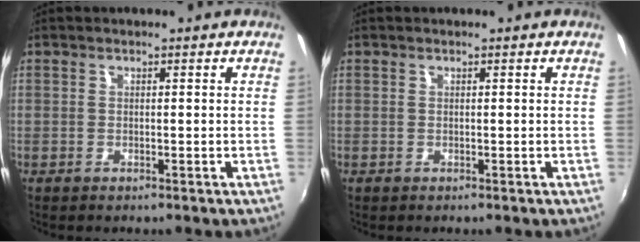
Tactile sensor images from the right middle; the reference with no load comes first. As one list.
[{"total": 0.0}]